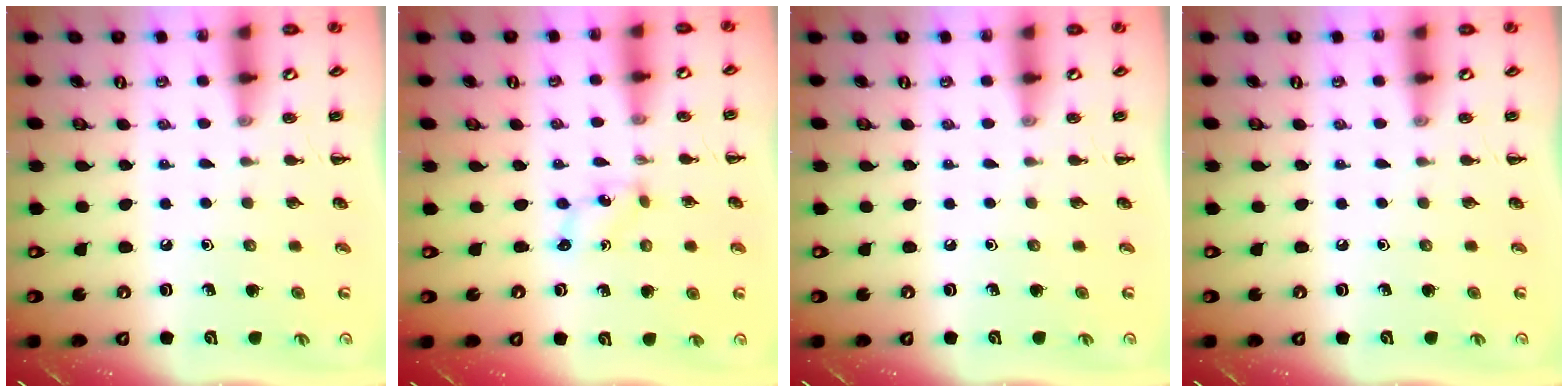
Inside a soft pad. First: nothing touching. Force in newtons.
{"total": 0.8, "press": 0.8, "slide": 0.3}
{"total": 0.0}
{"total": 0.0}